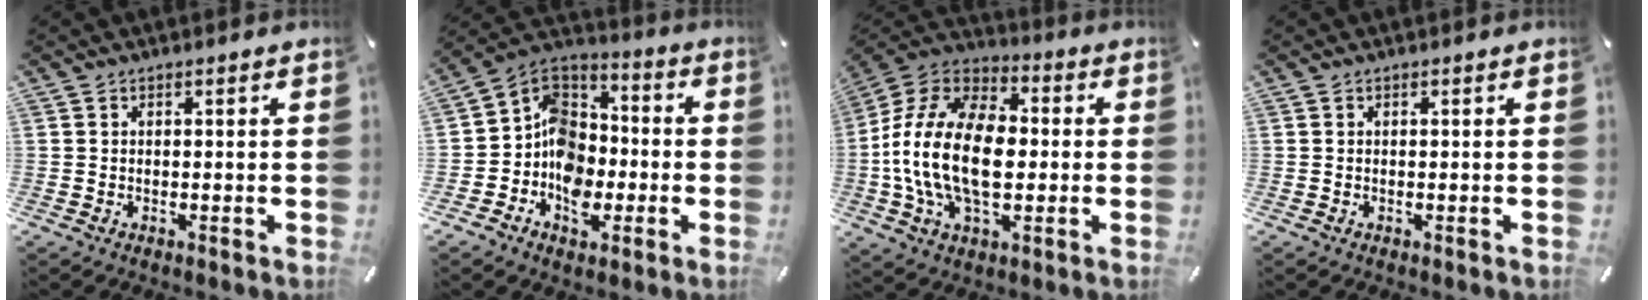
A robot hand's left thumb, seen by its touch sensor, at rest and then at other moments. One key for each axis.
{"total": 11.5, "fx": -4.4, "fy": 9.7, "fz": 4.4, "tx": -0.101, "ty": 0.021, "tz": -0.080}
{"total": 20.3, "fx": -2.8, "fy": 13.0, "fz": 15.3, "tx": -0.333, "ty": 0.019, "tz": -0.051}
{"total": 0.0}